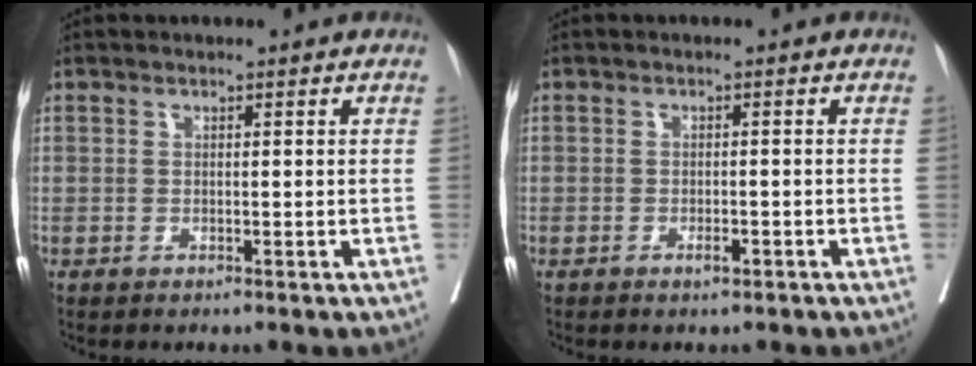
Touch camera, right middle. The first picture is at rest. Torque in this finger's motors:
{"motor_torque": [0.99, -1.15, 0.07, 0.04]}